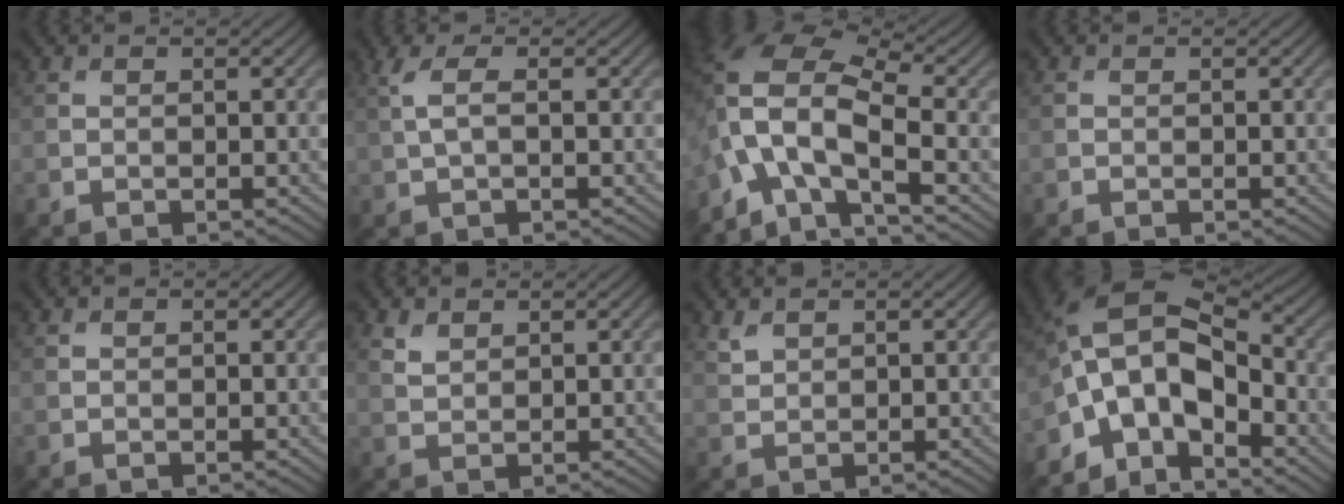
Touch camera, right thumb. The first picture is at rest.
{"total": 2.6, "force": [0.4, 0.8, 2.4], "torque": [-0.062, 0.006, 0.007]}
{"total": 12.3, "force": [-4.6, 5.6, 9.9], "torque": [-0.218, -0.010, -0.096]}
{"total": 0.0}
{"total": 0.0}
{"total": 1.9, "force": [1.4, 1.0, 0.8], "torque": [-0.025, -0.001, 0.032]}
{"total": 1.5, "force": [1.2, 0.6, 0.7], "torque": [-0.023, 0.000, 0.031]}
{"total": 11.4, "force": [-4.6, 6.6, 8.1], "torque": [-0.150, 0.000, -0.102]}